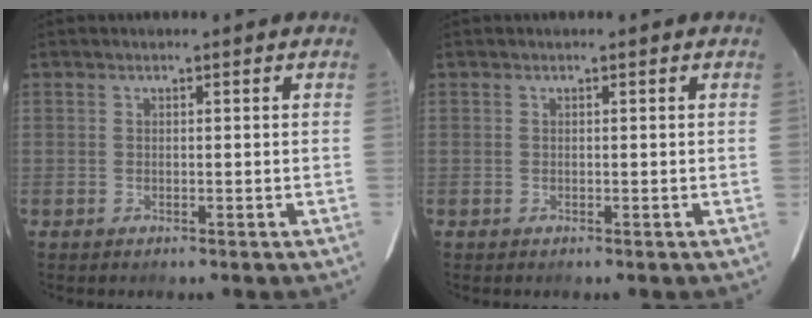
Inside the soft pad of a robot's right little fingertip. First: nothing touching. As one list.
[{"total": 0.0}]